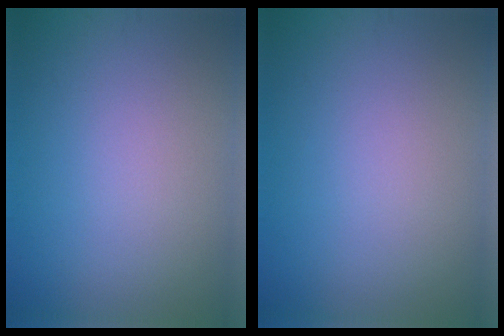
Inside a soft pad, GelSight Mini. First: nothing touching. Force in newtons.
{"total": 0.0}